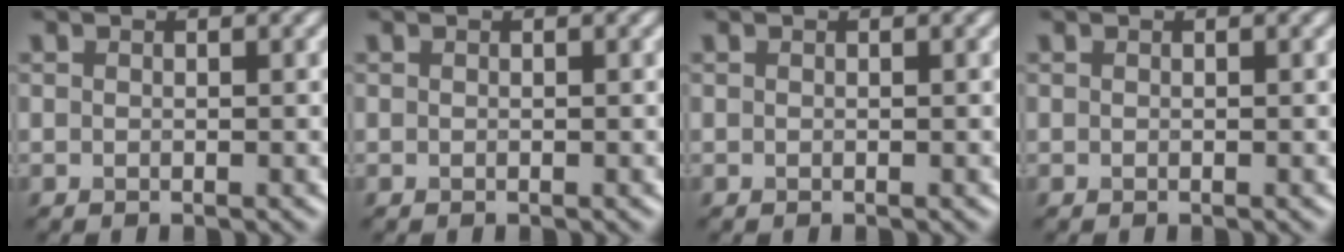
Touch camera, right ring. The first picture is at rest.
{"total": 0.0}
{"total": 0.0}
{"total": 0.0}